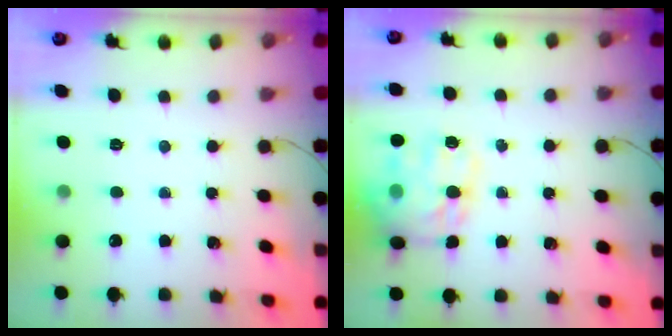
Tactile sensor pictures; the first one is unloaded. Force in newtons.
{"total": 15.0, "press": 14.9, "slide": 1.8}